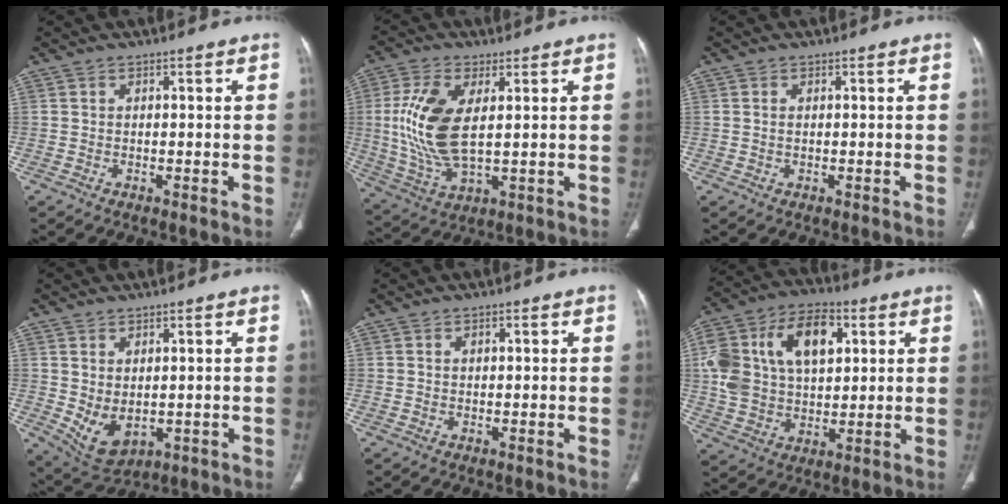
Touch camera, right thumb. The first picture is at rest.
{"total": 14.3, "force": [2.1, 6.8, 12.4], "torque": [-0.271, -0.012, 0.051]}
{"total": 0.8, "force": [0.2, 0.4, 0.6], "torque": [-0.018, 0.003, 0.007]}
{"total": 7.0, "force": [-0.3, 4.3, 5.5], "torque": [-0.090, -0.008, 0.020]}
{"total": 0.9, "force": [0.4, 0.5, 0.7], "torque": [-0.013, 0.001, 0.008]}
{"total": 20.1, "force": [5.4, 12.6, 14.7], "torque": [-0.261, 0.013, 0.095]}